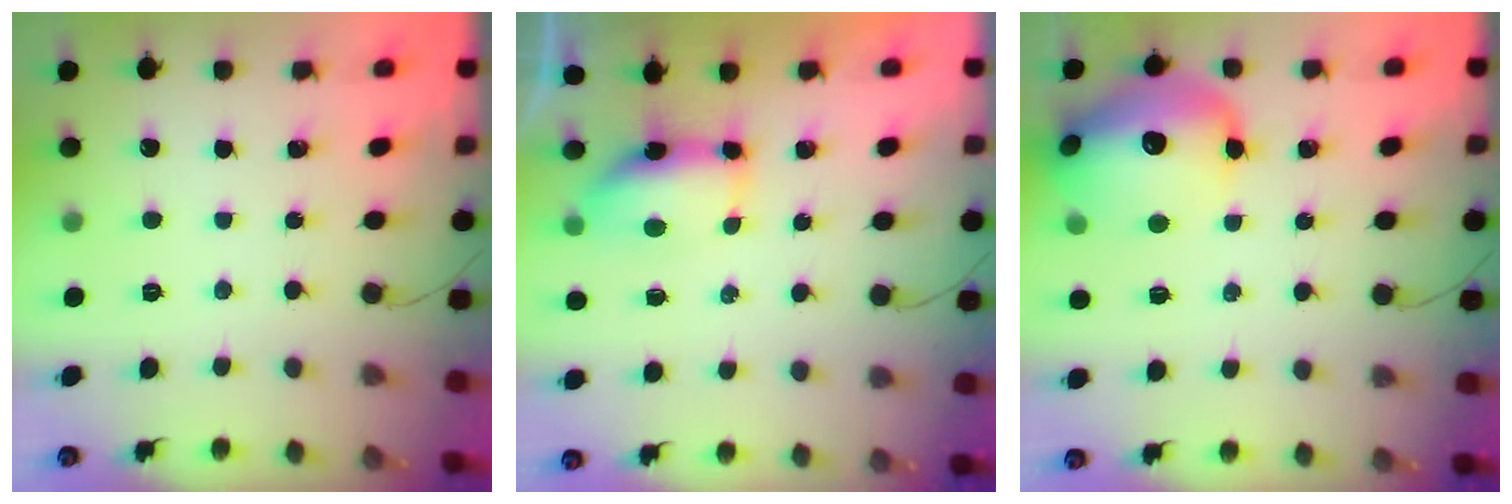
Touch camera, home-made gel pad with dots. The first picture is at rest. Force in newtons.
{"total": 13.7, "press": 8.7, "slide": 10.5}
{"total": 18.5, "press": 18.4, "slide": 2.3}